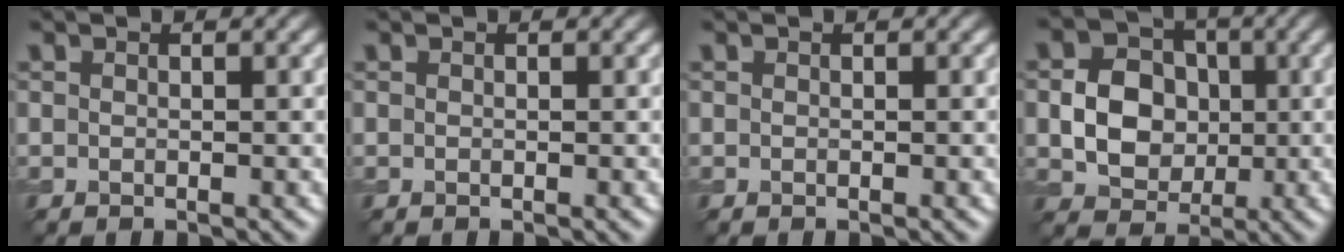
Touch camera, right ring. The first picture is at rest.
{"total": 0.0}
{"total": 0.0}
{"total": 5.1, "force": [-0.3, 4.2, 2.9], "torque": [-0.047, -0.001, -0.009]}